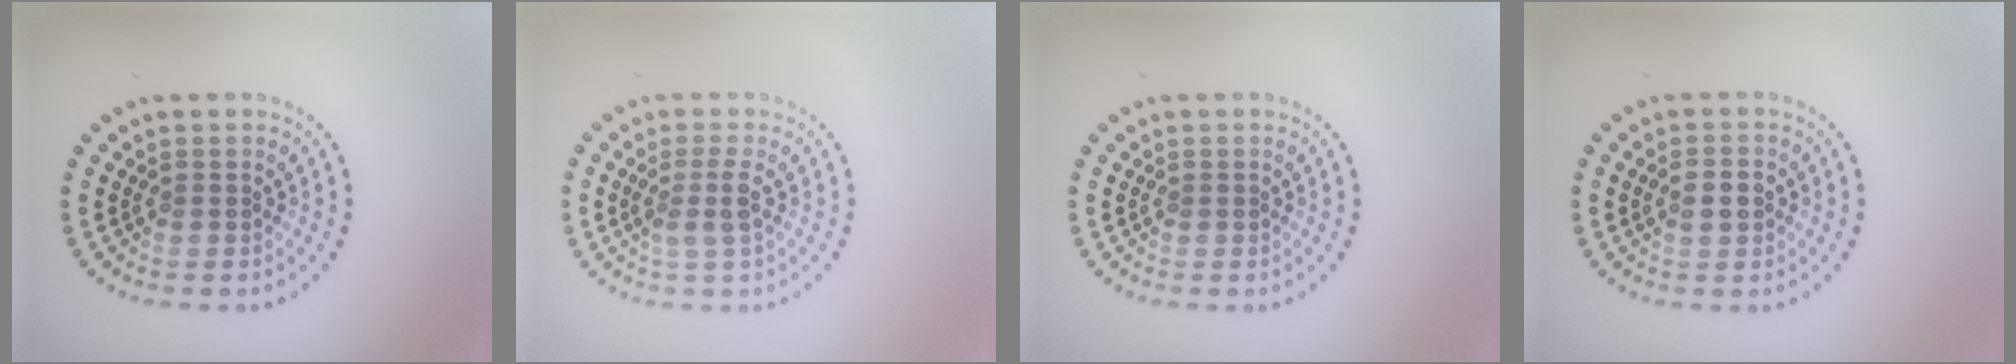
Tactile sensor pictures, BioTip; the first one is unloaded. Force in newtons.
{"total": 1.8, "press": 1.5, "slide": 1.0}
{"total": 0.0}
{"total": 1.8, "press": 1.8, "slide": 0.3}